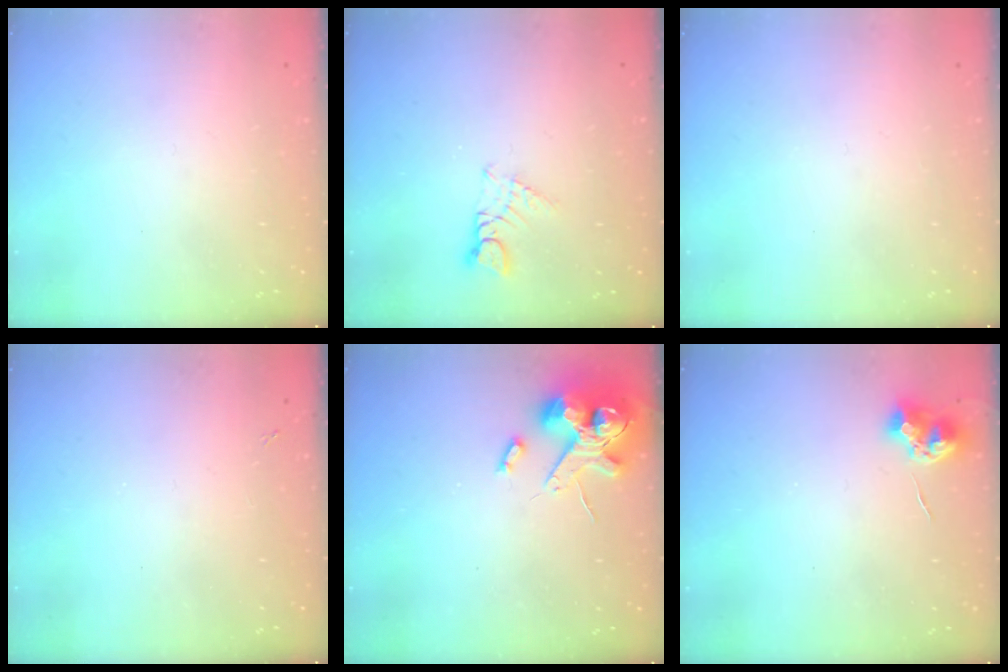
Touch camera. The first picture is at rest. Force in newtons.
{"total": 1.1, "press": 1.1, "slide": 0.1}
{"total": 0.0}
{"total": 1.3, "press": 1.3, "slide": 0.3}
{"total": 12.3, "press": 12.2, "slide": 1.7}
{"total": 8.4, "press": 8.4, "slide": 0.5}